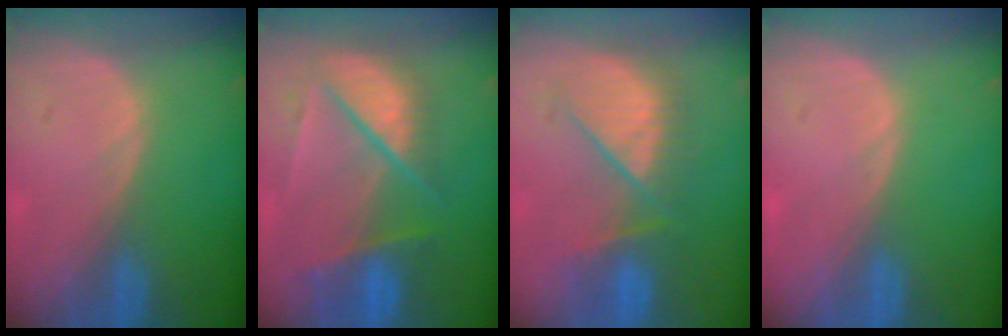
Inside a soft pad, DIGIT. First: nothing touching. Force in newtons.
{"total": 9.3, "press": 8.1, "slide": 4.5}
{"total": 8.4, "press": 8.4, "slide": 0.6}
{"total": 0.0}